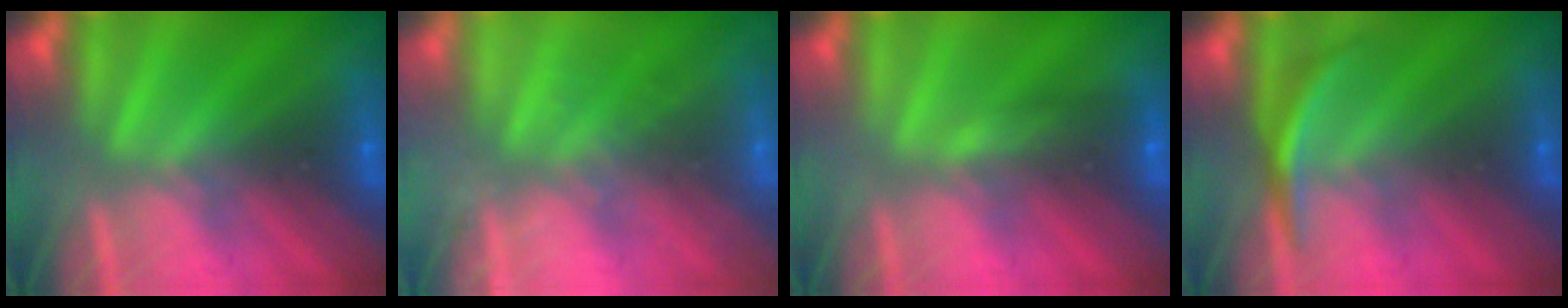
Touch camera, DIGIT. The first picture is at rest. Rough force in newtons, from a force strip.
{"total": 1.8}
{"total": 3.8}
{"total": 3.4}